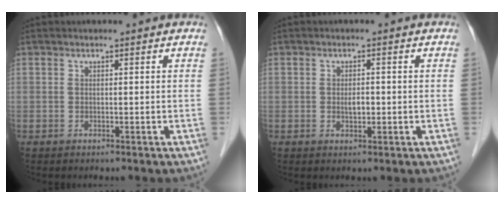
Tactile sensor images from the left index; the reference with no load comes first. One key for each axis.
{"total": 1.7, "fx": -0.4, "fy": 0.8, "fz": 1.5, "tx": -0.027, "ty": -0.004, "tz": -0.005}